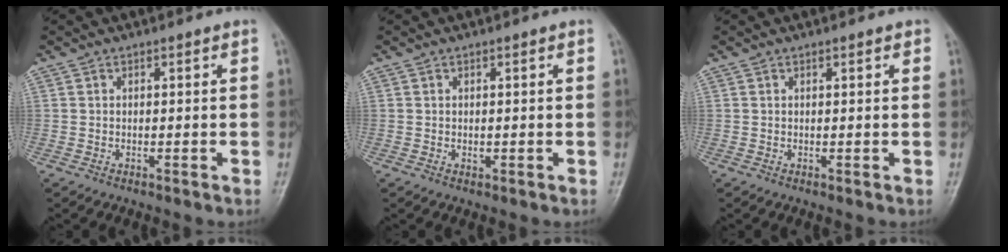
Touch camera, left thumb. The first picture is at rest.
{"total": 0.5, "force": [0.0, 0.4, 0.4], "torque": [-0.006, -0.002, 0.002]}
{"total": 0.7, "force": [0.4, 0.2, 0.5], "torque": [-0.008, 0.000, 0.004]}